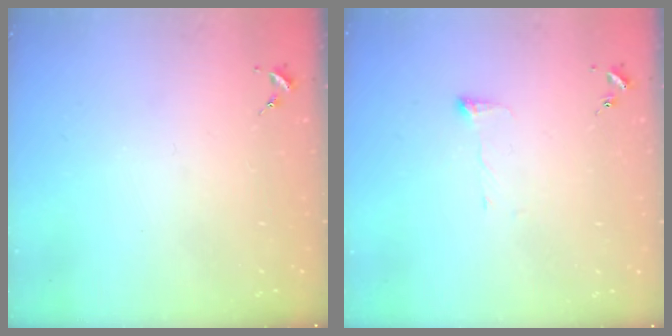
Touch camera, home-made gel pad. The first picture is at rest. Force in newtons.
{"total": 3.6, "press": 3.6, "slide": 0.5}